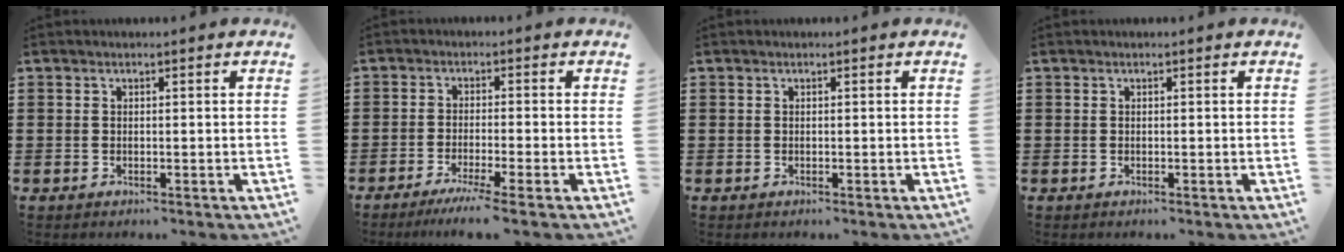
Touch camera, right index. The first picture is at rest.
{"total": 3.7, "force": [-2.8, -0.6, 2.4], "torque": [-0.053, -0.017, -0.054]}
{"total": 0.0}
{"total": 0.0}